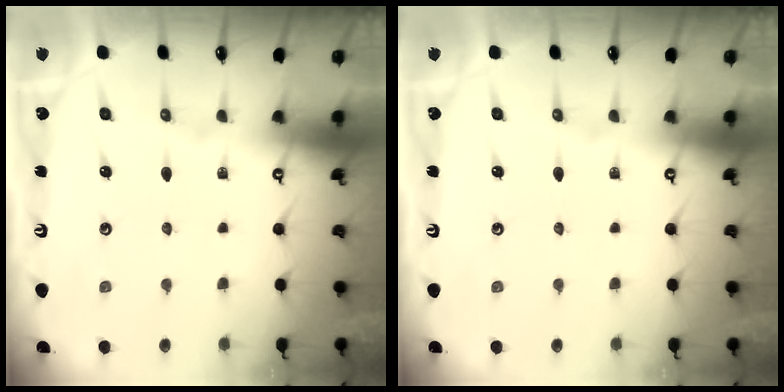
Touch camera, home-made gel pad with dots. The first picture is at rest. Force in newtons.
{"total": 0.0}